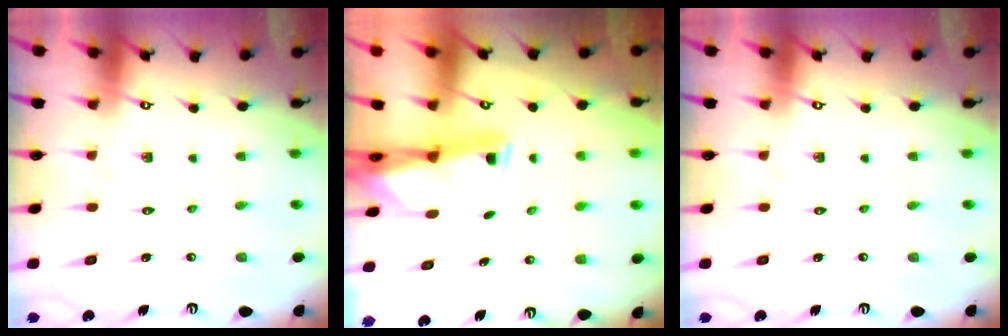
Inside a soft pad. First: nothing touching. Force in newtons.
{"total": 2.1, "press": 2.0, "slide": 0.3}
{"total": 0.0}